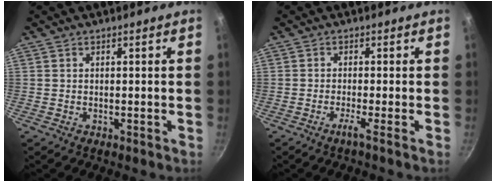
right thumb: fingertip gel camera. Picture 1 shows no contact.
{"total": 2.0, "force": [-1.2, -0.7, 1.5], "torque": [-0.039, 0.001, -0.027]}